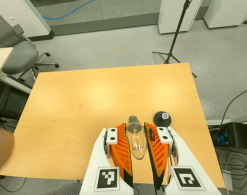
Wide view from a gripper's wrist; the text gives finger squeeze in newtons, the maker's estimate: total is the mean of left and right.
{"total": 23.3, "left": 25.4, "right": 21.2}